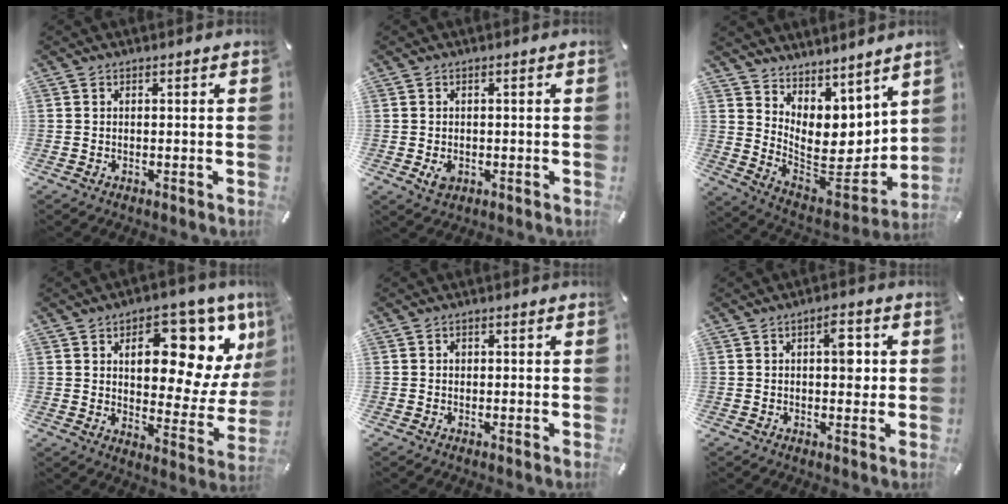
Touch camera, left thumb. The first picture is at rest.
{"total": 2.8, "force": [-0.8, 2.2, 1.6], "torque": [-0.025, -0.002, -0.015]}
{"total": 10.4, "force": [2.8, 8.2, 5.8], "torque": [-0.062, -0.063, 0.066]}
{"total": 18.3, "force": [9.1, 9.7, 12.6], "torque": [-0.143, -0.073, 0.144]}
{"total": 1.0, "force": [0.0, 0.9, 0.4], "torque": [-0.008, 0.006, -0.002]}
{"total": 5.7, "force": [1.0, 3.0, 4.7], "torque": [-0.046, -0.008, 0.007]}